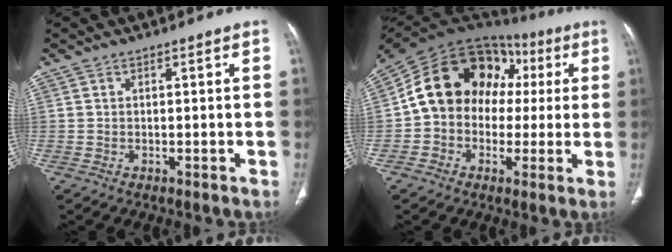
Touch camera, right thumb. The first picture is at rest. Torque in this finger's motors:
{"motor_torque": [2.33, 2.67, 1.43, -0.76, 0.16]}